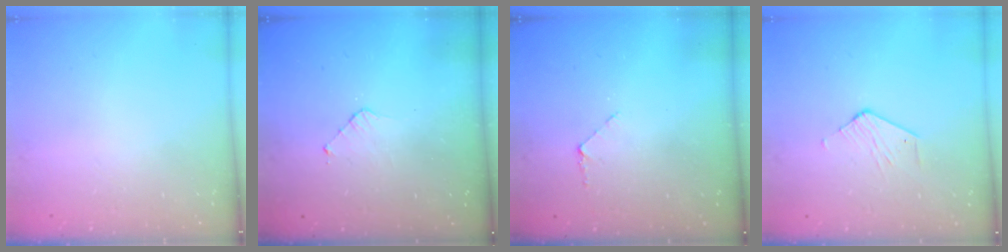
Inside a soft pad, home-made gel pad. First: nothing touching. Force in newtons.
{"total": 3.5, "press": 3.5, "slide": 0.2}
{"total": 3.7, "press": 3.7, "slide": 0.3}
{"total": 2.4, "press": 2.4, "slide": 0.2}